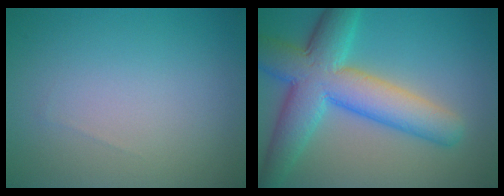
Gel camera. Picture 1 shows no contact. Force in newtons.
{"total": 9.5, "press": 9.5, "slide": 0.4}